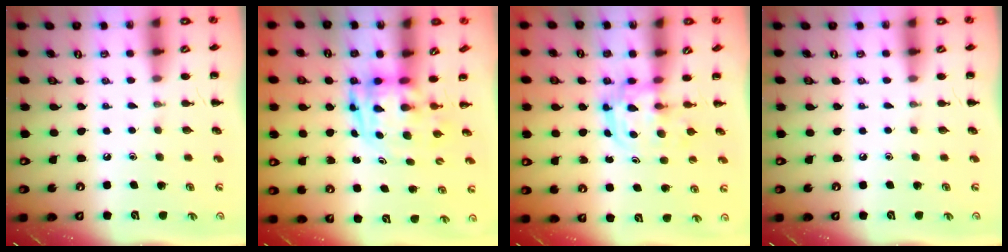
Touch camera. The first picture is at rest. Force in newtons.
{"total": 3.3, "press": 3.2, "slide": 0.7}
{"total": 2.9, "press": 2.9, "slide": 0.3}
{"total": 0.0}